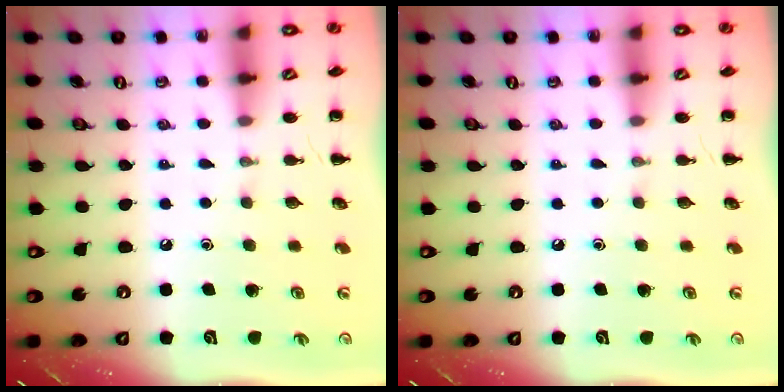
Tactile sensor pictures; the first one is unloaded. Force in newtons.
{"total": 0.0}